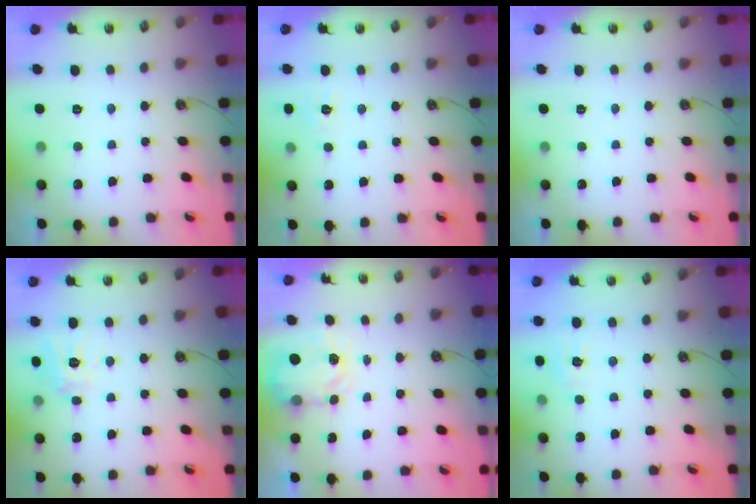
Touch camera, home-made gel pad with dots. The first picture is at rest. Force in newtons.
{"total": 5.5, "press": 5.4, "slide": 0.6}
{"total": 0.0}
{"total": 10.3, "press": 10.3, "slide": 0.6}
{"total": 3.5, "press": 3.4, "slide": 0.5}
{"total": 5.7, "press": 5.7, "slide": 0.6}